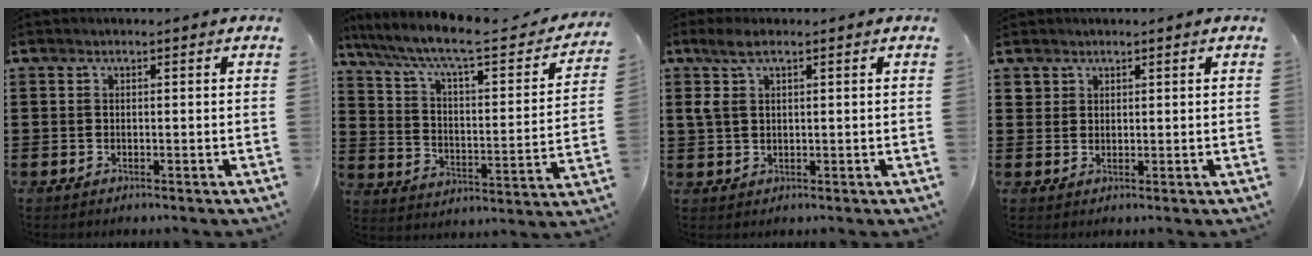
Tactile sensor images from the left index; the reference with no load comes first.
{"total": 8.4, "force": [6.4, 1.0, 5.3], "torque": [-0.128, -0.047, 0.101]}
{"total": 4.3, "force": [1.7, 1.8, 3.4], "torque": [-0.086, 0.003, 0.025]}
{"total": 1.7, "force": [1.4, 1.1, 0.1], "torque": [-0.007, 0.003, 0.028]}